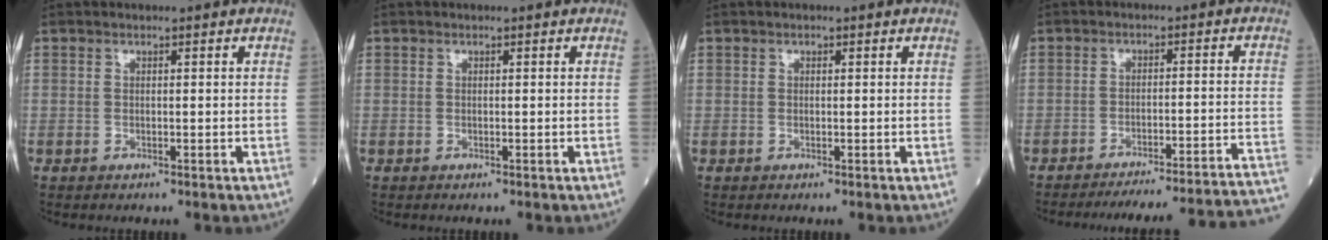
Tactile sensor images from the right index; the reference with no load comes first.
{"total": 0.0}
{"total": 0.0}
{"total": 22.6, "force": [-21.3, -1.6, 7.2], "torque": [-0.036, -0.018, -0.263]}